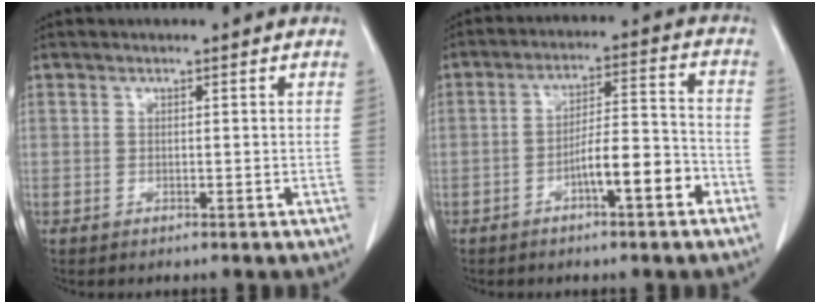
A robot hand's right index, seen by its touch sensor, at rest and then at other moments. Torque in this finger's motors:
{"motor_torque": [0.95, -0.73, 0.32, 0.11]}